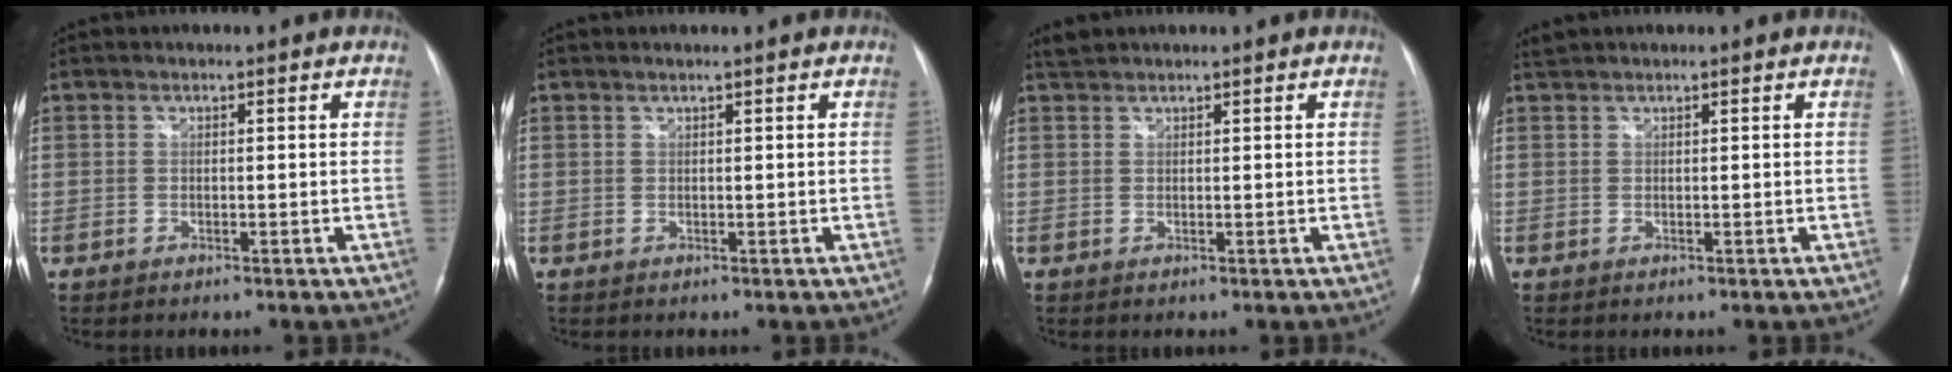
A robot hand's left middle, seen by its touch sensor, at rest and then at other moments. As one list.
[{"total": 0.7, "force": [0.6, -0.2, 0.3], "torque": [-0.015, 0.001, 0.017]}, {"total": 1.3, "force": [1.3, 0.2, 0.1], "torque": [-0.010, 0.012, 0.031]}, {"total": 0.9, "force": [0.9, -0.1, 0.1], "torque": [-0.008, 0.015, 0.024]}]